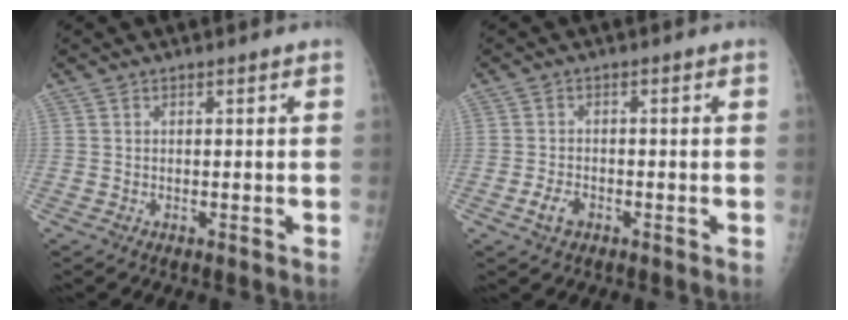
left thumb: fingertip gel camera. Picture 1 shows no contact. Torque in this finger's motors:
{"motor_torque": [-0.60, 0.33, 0.31, 0.11, 0.00]}